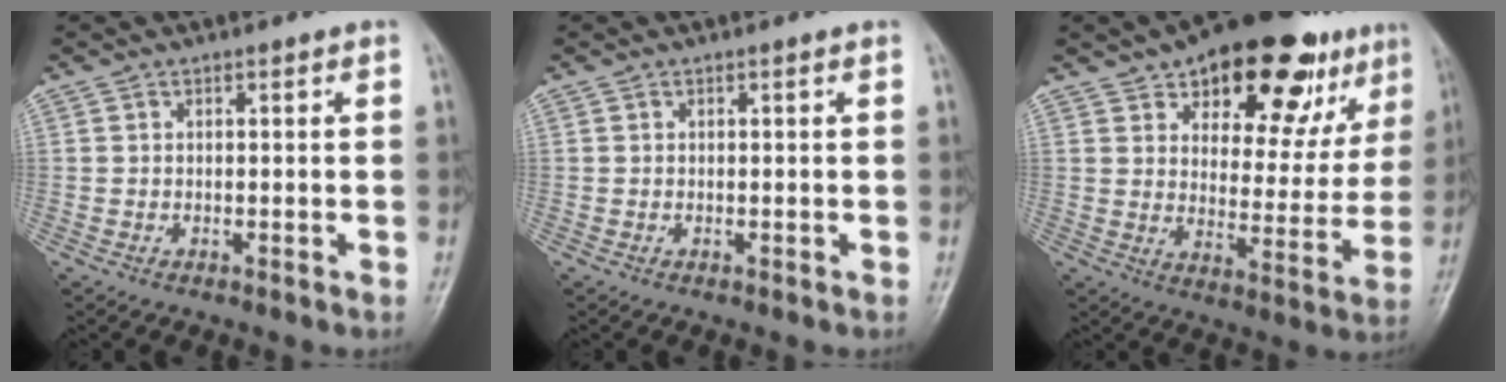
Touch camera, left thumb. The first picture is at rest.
{"total": 0.0}
{"total": 22.8, "force": [13.3, 10.8, 15.1], "torque": [-0.158, -0.027, 0.194]}